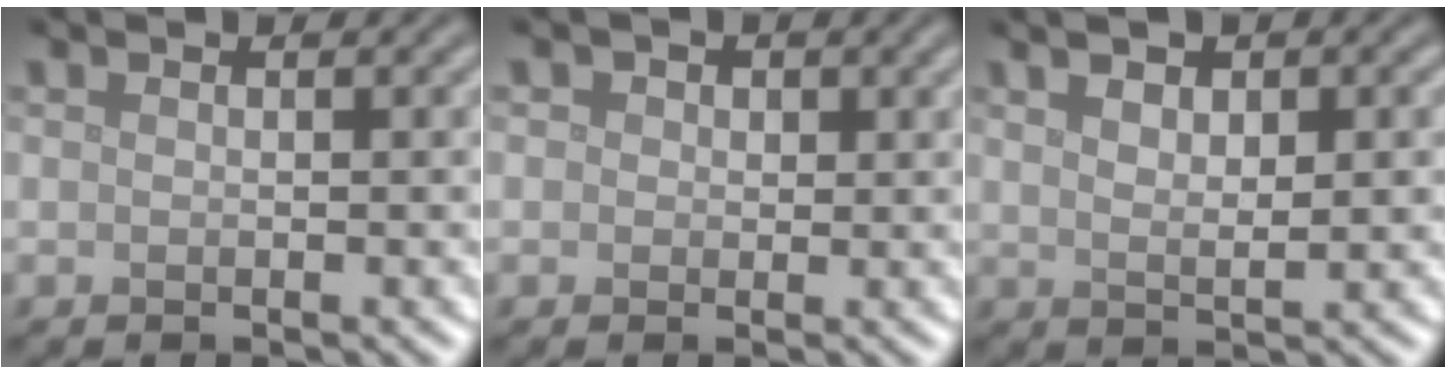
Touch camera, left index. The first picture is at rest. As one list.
[{"total": 1.9, "force": [0.8, 1.5, 0.8], "torque": [-0.009, 0.006, -0.003]}, {"total": 5.2, "force": [2.2, 2.3, 4.2], "torque": [-0.049, 0.016, 0.021]}]